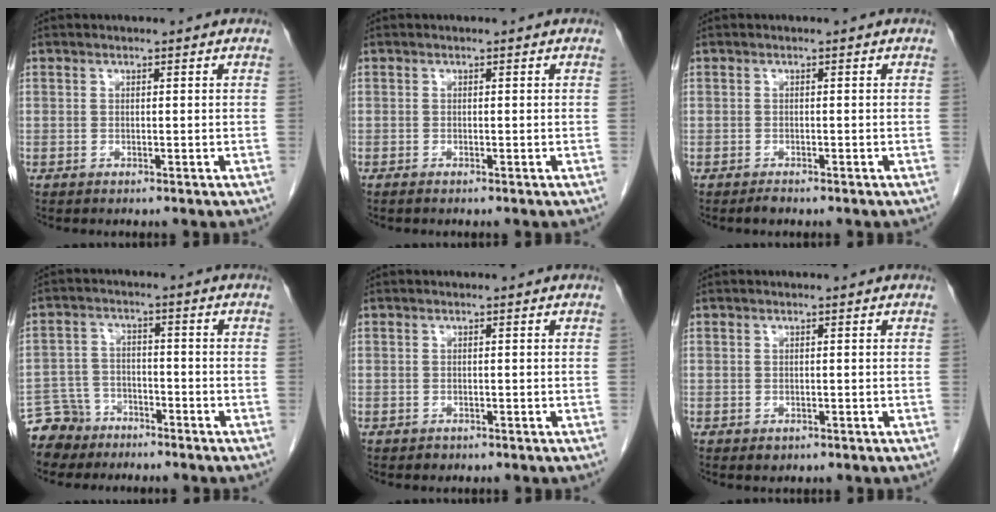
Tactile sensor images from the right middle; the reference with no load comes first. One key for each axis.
{"total": 0.5, "fx": -0.4, "fy": 0.0, "fz": 0.3, "tx": -0.009, "ty": -0.002, "tz": -0.007}
{"total": 0.5, "fx": -0.5, "fy": 0.1, "fz": 0.1, "tx": -0.004, "ty": -0.001, "tz": -0.007}
{"total": 6.4, "fx": -5.2, "fy": 3.7, "fz": -0.4, "tx": 0.008, "ty": 0.002, "tz": -0.099}
{"total": 0.5, "fx": -0.2, "fy": 0.4, "fz": -0.2, "tx": 0.000, "ty": 0.002, "tz": -0.002}
{"total": 0.6, "fx": -0.2, "fy": 0.6, "fz": 0.1, "tx": -0.001, "ty": 0.001, "tz": 0.003}